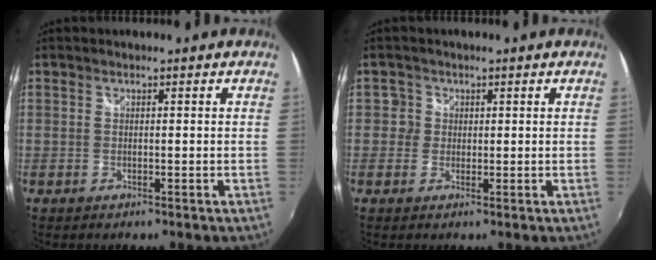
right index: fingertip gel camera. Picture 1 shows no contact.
{"total": 2.3, "force": [-0.1, 2.3, 0.0], "torque": [0.005, 0.009, -0.005]}